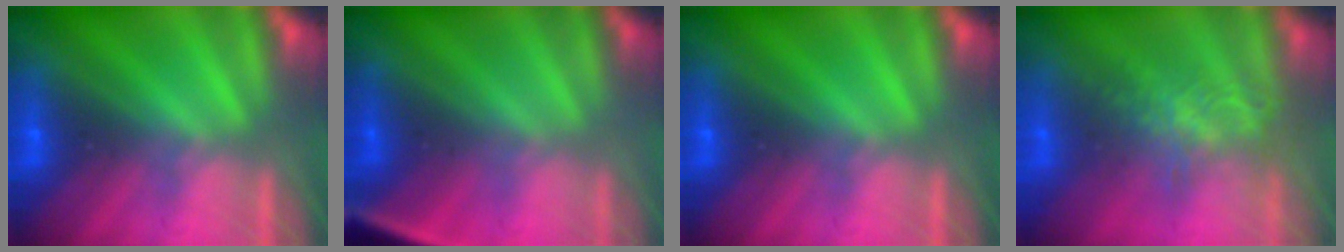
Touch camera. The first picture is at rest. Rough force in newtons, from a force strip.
{"total": 2.7}
{"total": 0.0}
{"total": 4.8}